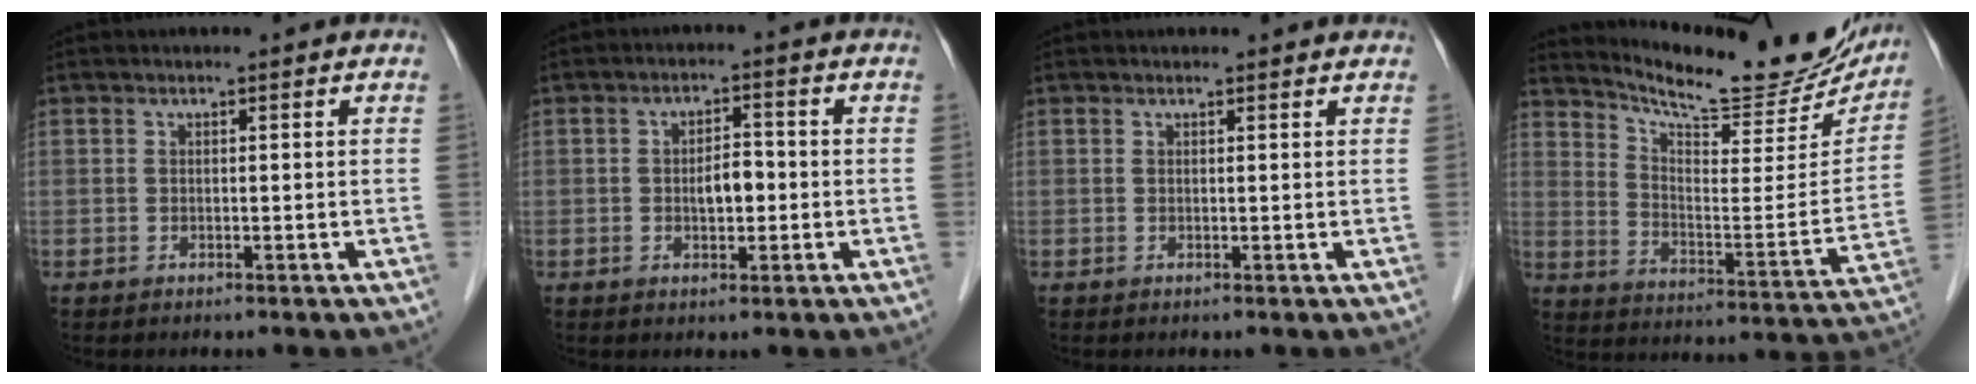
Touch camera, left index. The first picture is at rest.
{"total": 3.7, "force": [-0.9, 1.7, 3.2], "torque": [-0.054, 0.001, -0.015]}
{"total": 1.2, "force": [1.2, 0.2, 0.1], "torque": [-0.012, 0.000, 0.006]}
{"total": 20.7, "force": [18.9, 3.9, 7.5], "torque": [-0.114, -0.052, 0.254]}